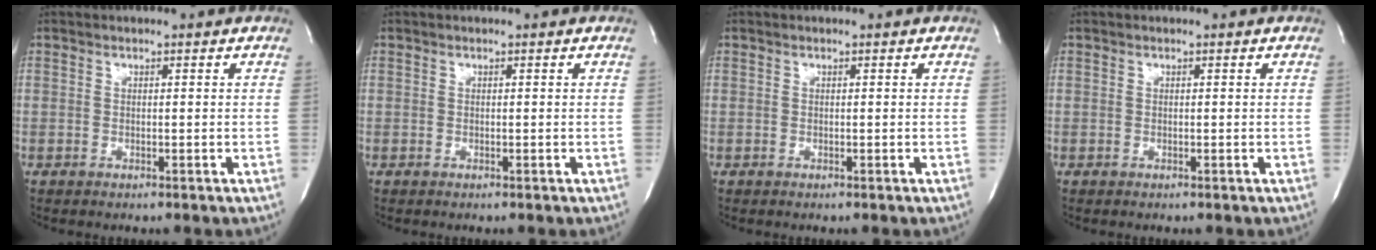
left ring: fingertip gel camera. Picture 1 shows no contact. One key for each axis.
{"total": 0.0}
{"total": 0.0}
{"total": 0.0}